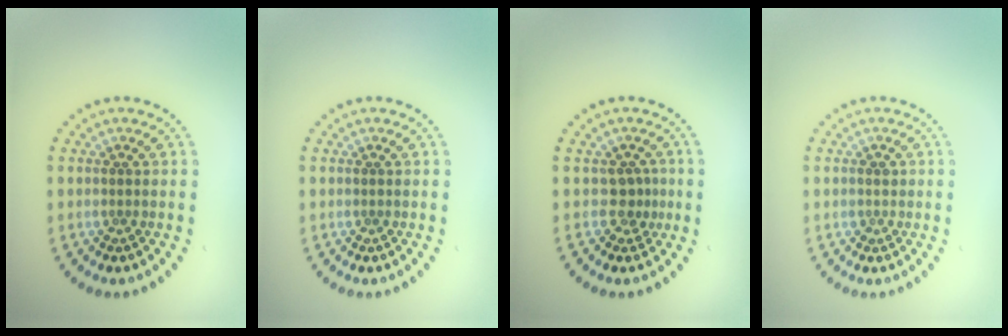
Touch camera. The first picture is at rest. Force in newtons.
{"total": 0.0}
{"total": 1.8, "press": 1.3, "slide": 1.2}
{"total": 0.8, "press": 0.7, "slide": 0.3}